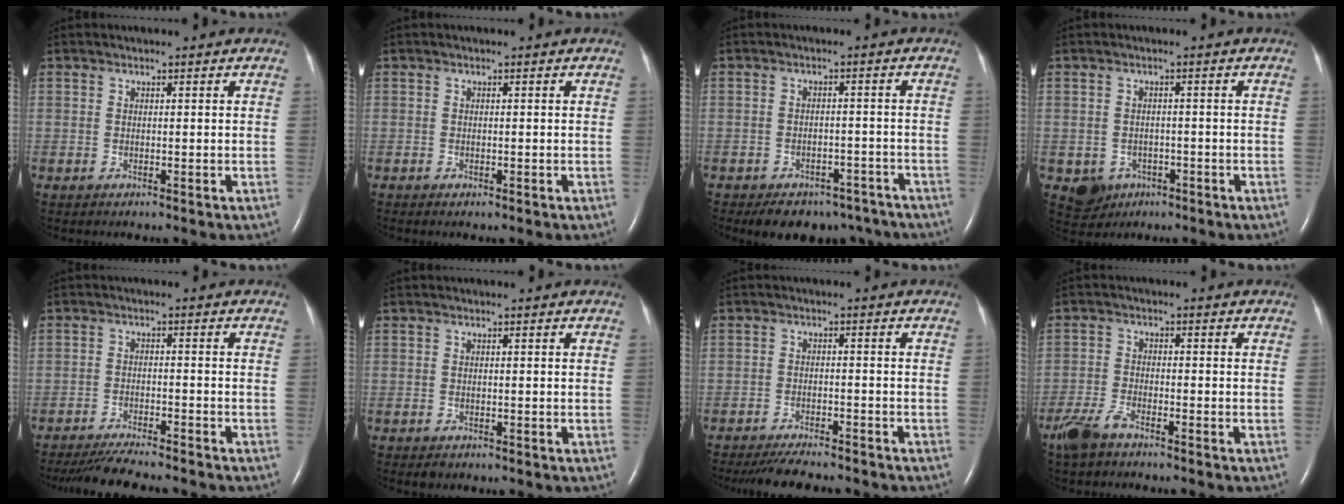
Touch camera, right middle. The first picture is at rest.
{"total": 0.0}
{"total": 10.0, "force": [-8.0, 5.3, 2.7], "torque": [-0.024, 0.009, -0.092]}
{"total": 4.3, "force": [-1.9, 3.8, 1.0], "torque": [-0.018, 0.004, -0.020]}
{"total": 8.5, "force": [-7.8, 0.0, 3.5], "torque": [-0.051, -0.023, -0.126]}
{"total": 0.7, "force": [-0.5, 0.5, 0.2], "torque": [-0.007, 0.000, -0.005]}
{"total": 8.5, "force": [-7.7, 1.0, 3.3], "torque": [-0.048, -0.018, -0.115]}
{"total": 4.5, "force": [-3.6, 1.0, 2.6], "torque": [-0.066, -0.008, -0.073]}